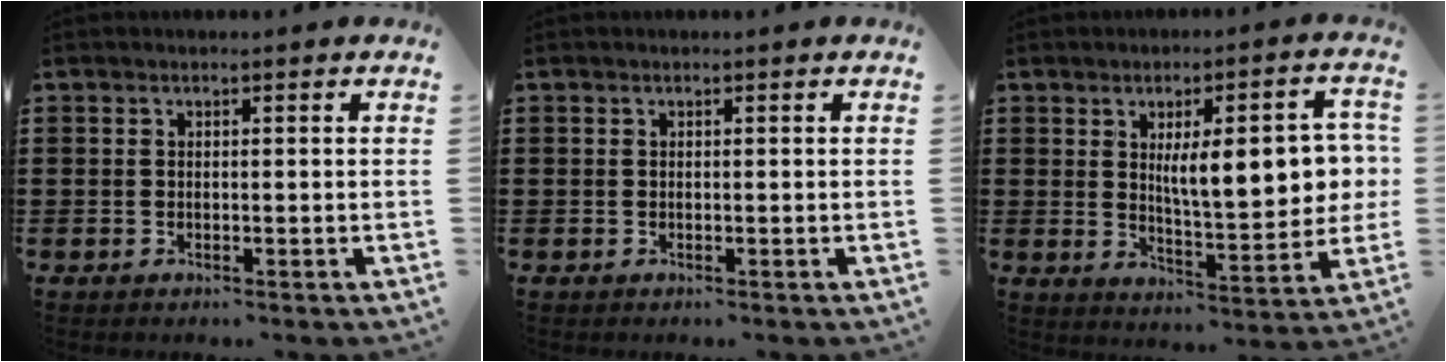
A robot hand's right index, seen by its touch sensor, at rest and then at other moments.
{"total": 0.0}
{"total": 11.1, "force": [2.1, 3.6, 10.3], "torque": [-0.151, -0.004, 0.028]}